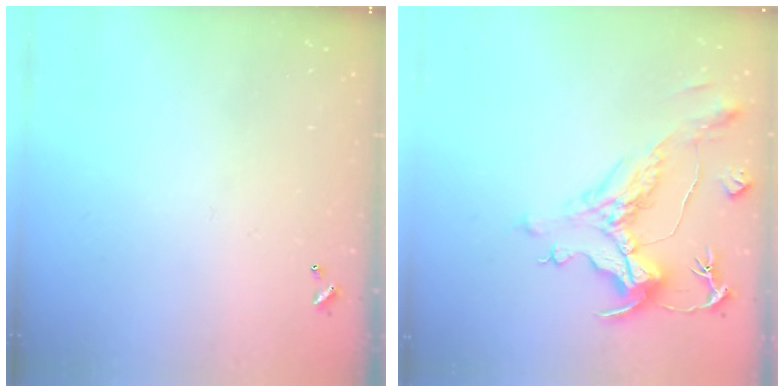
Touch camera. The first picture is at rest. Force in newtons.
{"total": 1.9, "press": 0.8, "slide": 1.7}